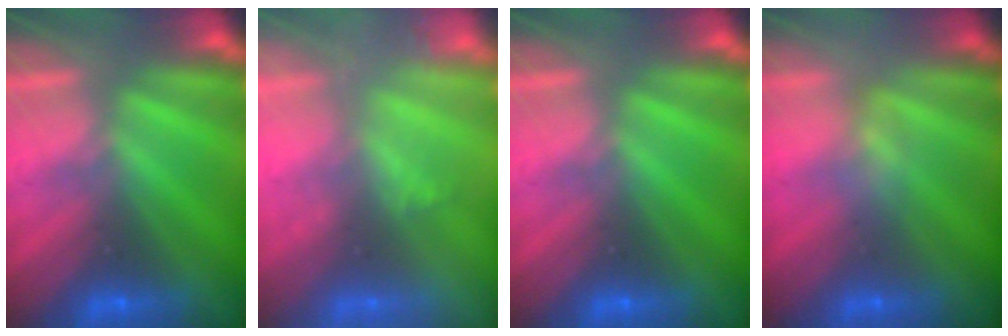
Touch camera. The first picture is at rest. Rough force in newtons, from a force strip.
{"total": 1.6}
{"total": 0.0}
{"total": 2.4}